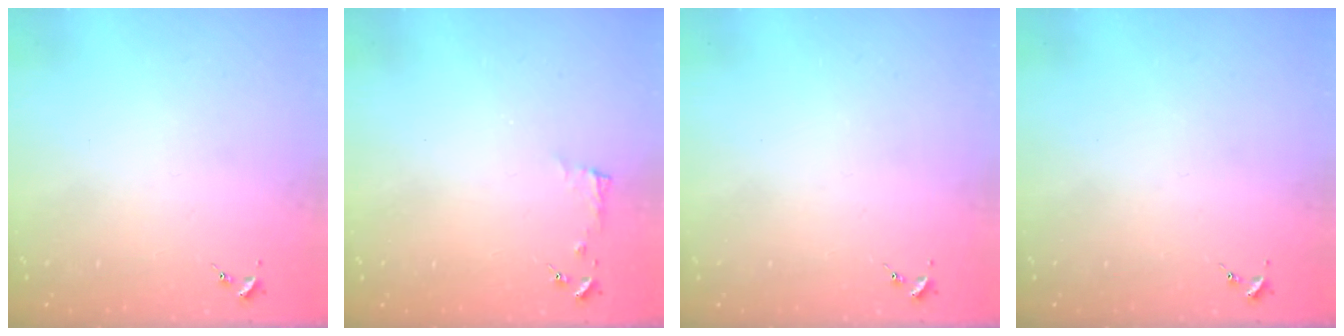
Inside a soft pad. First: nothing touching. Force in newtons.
{"total": 3.8, "press": 3.7, "slide": 0.4}
{"total": 0.0}
{"total": 0.0}